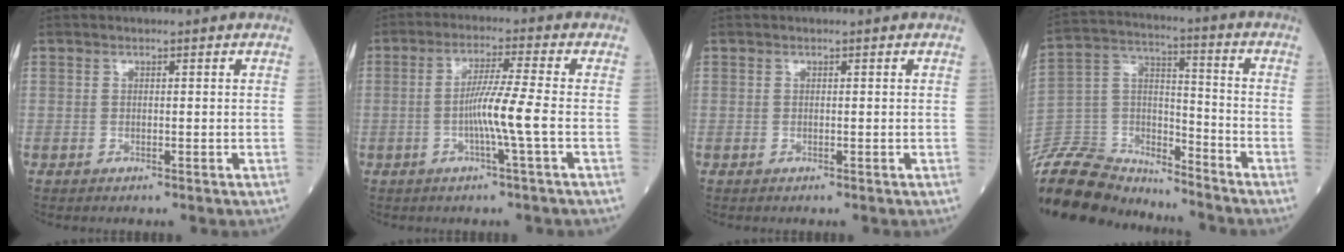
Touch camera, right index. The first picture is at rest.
{"total": 6.4, "force": [-1.5, -1.2, 6.1], "torque": [-0.117, 0.000, -0.030]}
{"total": 0.0}
{"total": 20.5, "force": [-19.1, 5.7, 4.6], "torque": [-0.129, 0.025, -0.330]}